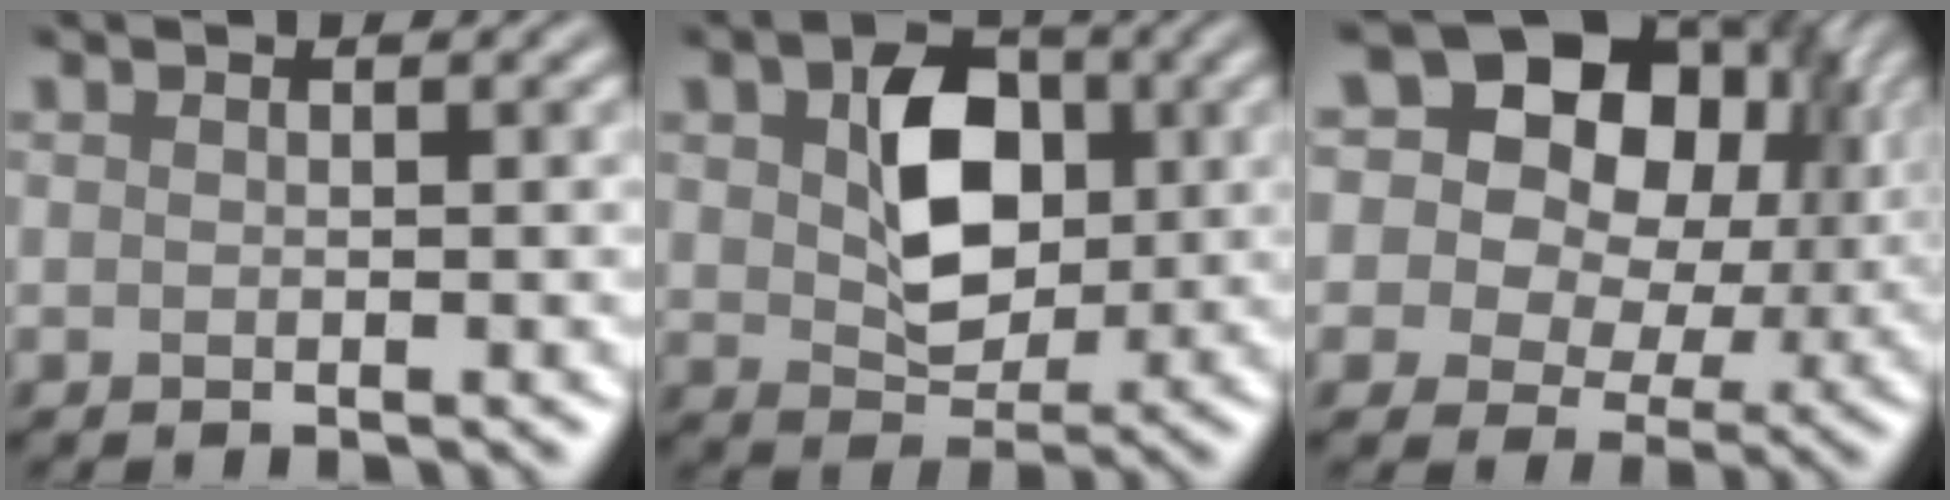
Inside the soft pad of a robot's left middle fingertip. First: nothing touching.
{"total": 5.7, "force": [1.2, 3.9, 4.0], "torque": [-0.083, 0.006, 0.030]}
{"total": 14.6, "force": [6.0, 10.7, 8.0], "torque": [-0.144, 0.061, 0.097]}